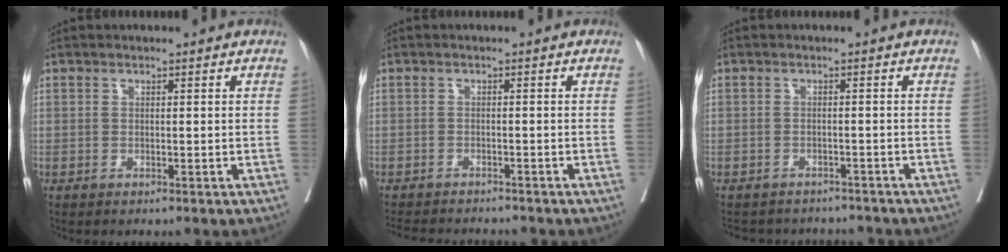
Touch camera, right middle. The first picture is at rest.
{"total": 8.3, "force": [-7.9, 1.3, 2.4], "torque": [-0.032, -0.005, -0.108]}
{"total": 6.4, "force": [-6.1, 1.7, 0.5], "torque": [-0.004, 0.007, -0.071]}